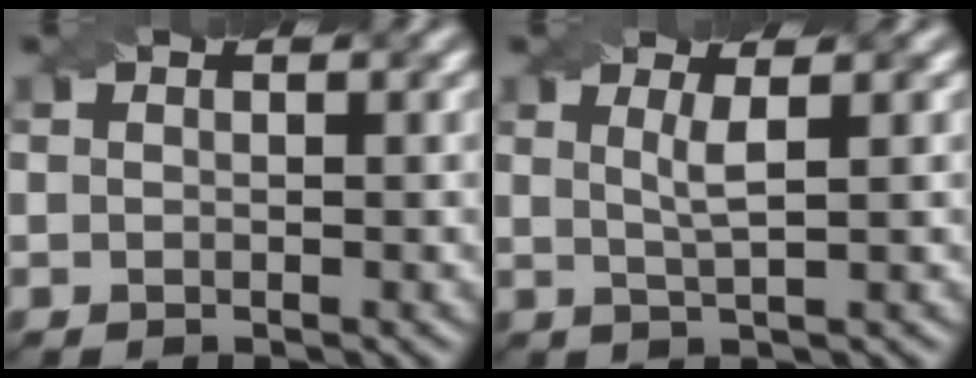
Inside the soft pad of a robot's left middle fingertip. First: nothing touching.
{"total": 2.2, "force": [0.6, 0.4, 2.1], "torque": [-0.039, 0.000, 0.010]}